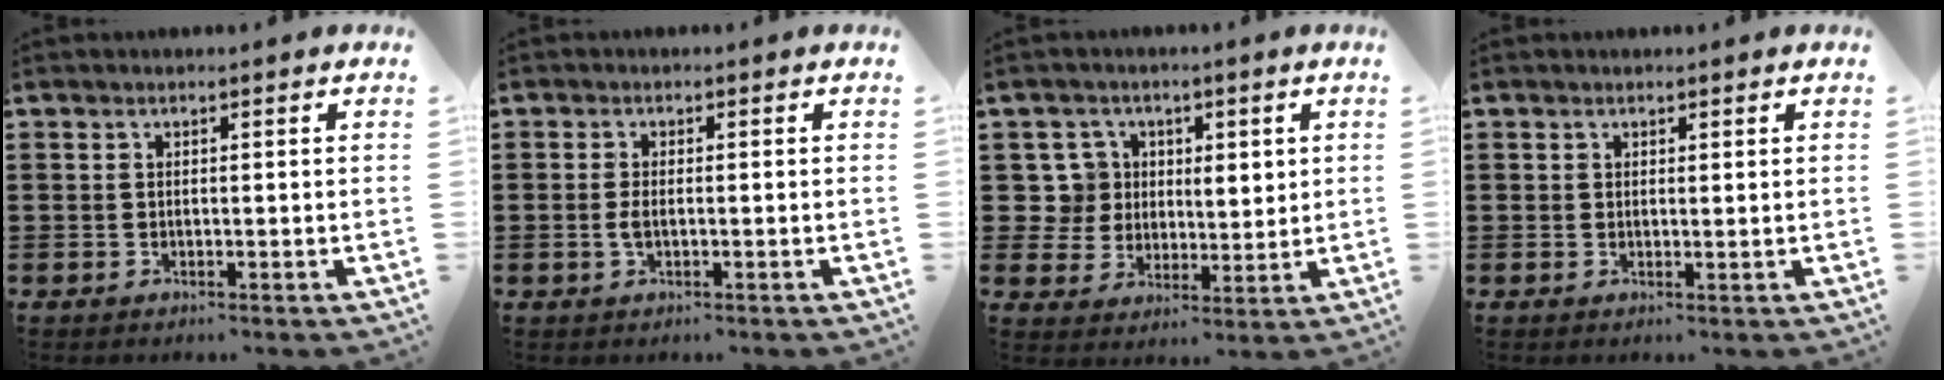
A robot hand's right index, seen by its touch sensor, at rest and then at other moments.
{"total": 1.9, "force": [-0.3, 0.6, 1.7], "torque": [-0.048, -0.007, -0.011]}
{"total": 6.3, "force": [2.2, 5.7, 1.8], "torque": [-0.066, 0.019, 0.041]}
{"total": 0.6, "force": [0.5, 0.2, 0.1], "torque": [-0.003, 0.001, 0.011]}